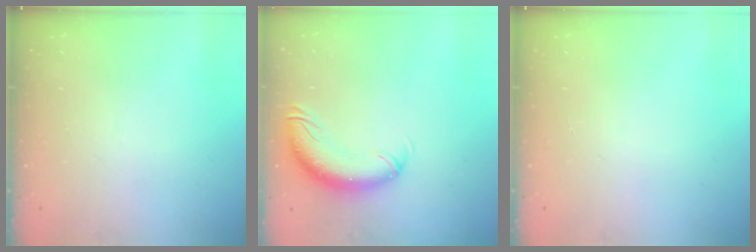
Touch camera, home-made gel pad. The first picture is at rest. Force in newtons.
{"total": 12.1, "press": 11.8, "slide": 2.7}
{"total": 0.0}